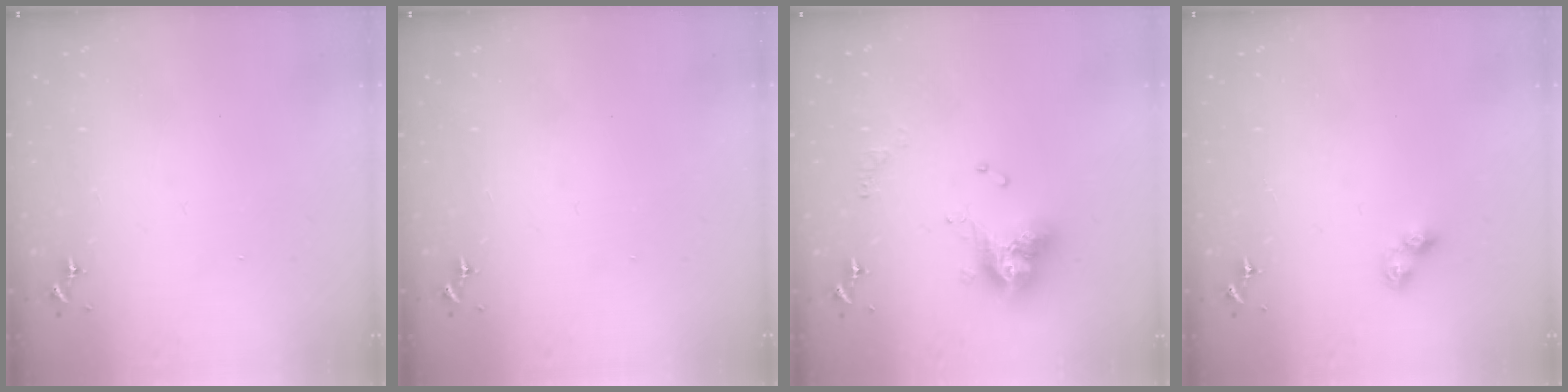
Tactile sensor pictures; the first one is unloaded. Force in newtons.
{"total": 0.0}
{"total": 13.2, "press": 13.2, "slide": 0.8}
{"total": 5.8, "press": 5.8, "slide": 0.5}